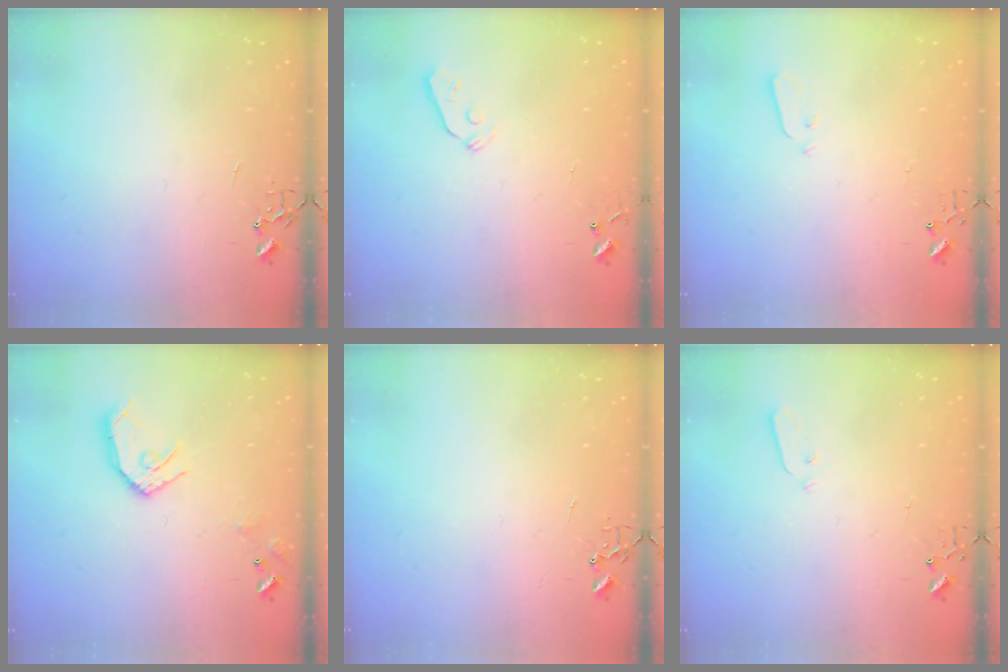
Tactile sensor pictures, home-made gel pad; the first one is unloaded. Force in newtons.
{"total": 3.7, "press": 3.6, "slide": 0.7}
{"total": 3.0, "press": 3.0, "slide": 0.3}
{"total": 11.7, "press": 11.6, "slide": 1.2}
{"total": 0.0}
{"total": 3.5, "press": 3.5, "slide": 0.2}